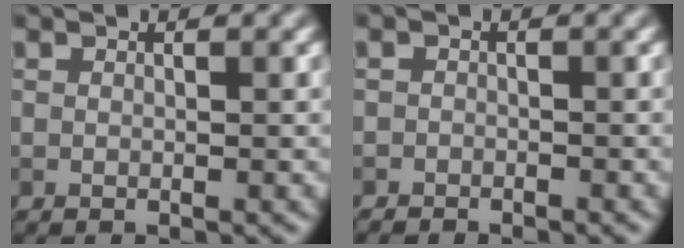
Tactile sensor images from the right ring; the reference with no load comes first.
{"total": 1.6, "force": [-1.5, 0.6, -0.1], "torque": [0.009, 0.002, -0.029]}